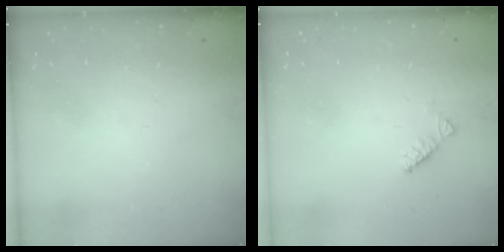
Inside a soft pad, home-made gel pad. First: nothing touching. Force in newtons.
{"total": 2.9, "press": 2.9, "slide": 0.5}